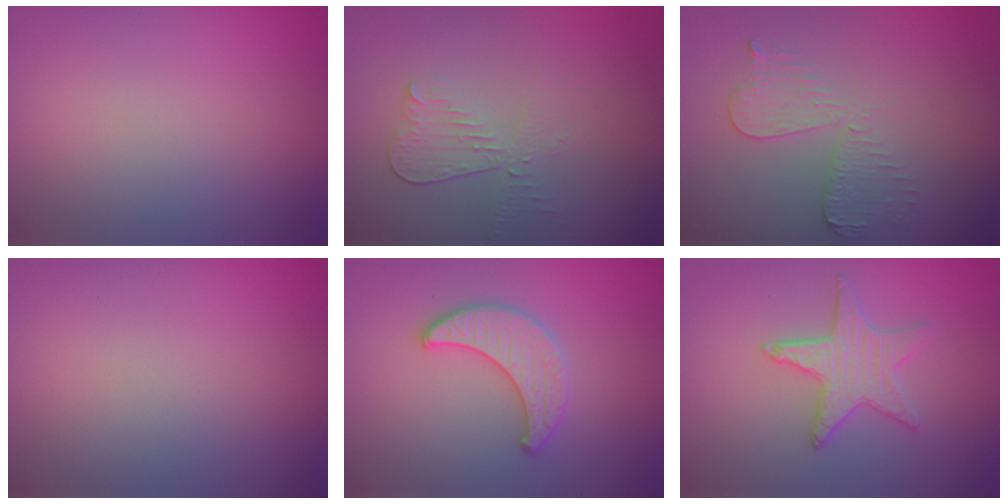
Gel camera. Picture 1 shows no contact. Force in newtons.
{"total": 3.0, "press": 2.6, "slide": 1.4}
{"total": 3.0, "press": 2.7, "slide": 1.2}
{"total": 0.0}
{"total": 3.1, "press": 3.1, "slide": 0.3}
{"total": 3.1, "press": 3.1, "slide": 0.5}